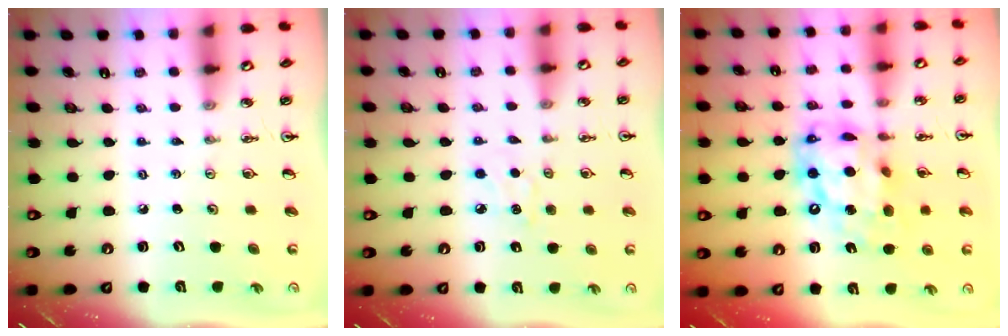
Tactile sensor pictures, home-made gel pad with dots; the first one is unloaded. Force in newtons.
{"total": 4.2, "press": 4.1, "slide": 0.6}
{"total": 16.3, "press": 16.2, "slide": 1.2}